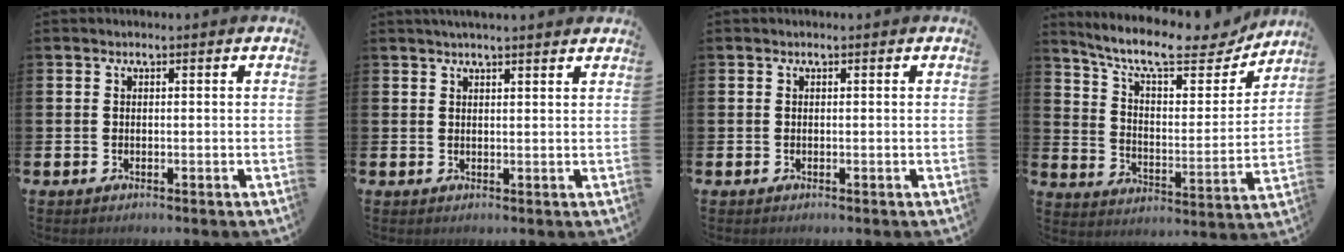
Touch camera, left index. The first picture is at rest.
{"total": 2.1, "force": [2.0, -0.2, 0.5], "torque": [-0.012, -0.005, 0.037]}
{"total": 0.0}
{"total": 11.1, "force": [9.7, 2.8, 4.8], "torque": [-0.116, -0.064, 0.163]}